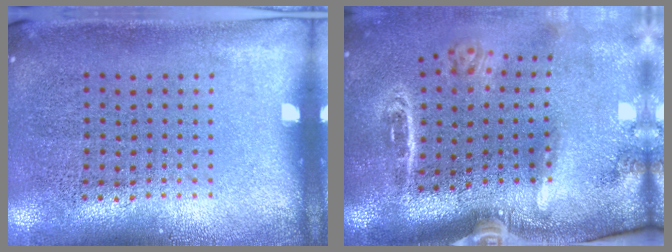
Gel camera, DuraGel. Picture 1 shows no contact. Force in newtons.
{"total": 3.3, "press": 2.2, "slide": 2.4}